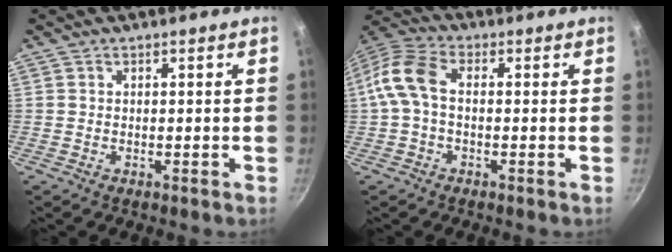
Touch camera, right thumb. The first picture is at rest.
{"total": 8.5, "force": [-0.1, 5.3, 6.7], "torque": [-0.141, 0.029, -0.019]}